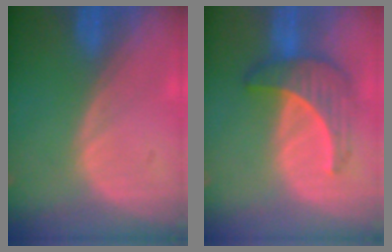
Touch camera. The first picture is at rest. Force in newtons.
{"total": 6.6, "press": 6.4, "slide": 1.7}